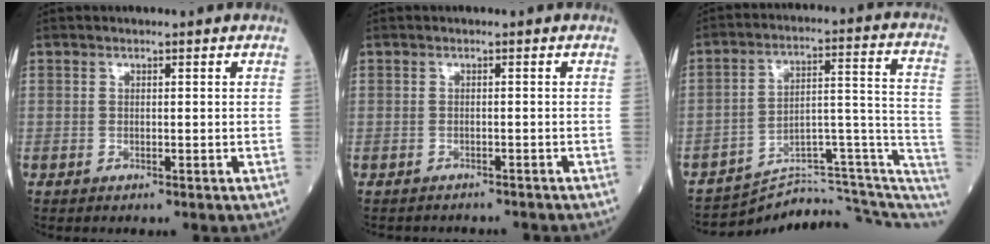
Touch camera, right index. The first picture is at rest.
{"total": 4.4, "force": [-4.2, 1.4, 0.6], "torque": [0.000, -0.001, -0.053]}
{"total": 16.3, "force": [-15.2, 3.1, 4.9], "torque": [-0.029, 0.089, -0.207]}